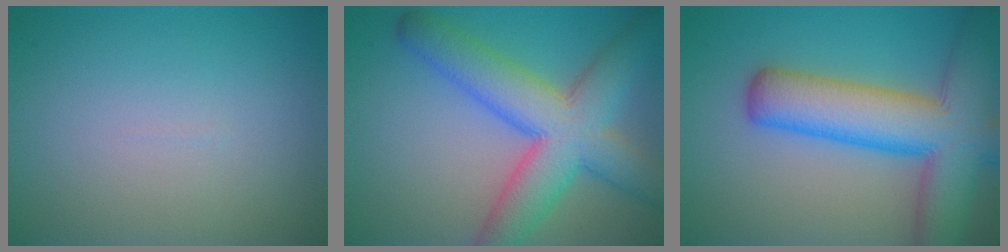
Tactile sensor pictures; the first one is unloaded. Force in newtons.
{"total": 9.0, "press": 9.0, "slide": 0.3}
{"total": 11.1, "press": 11.1, "slide": 0.7}